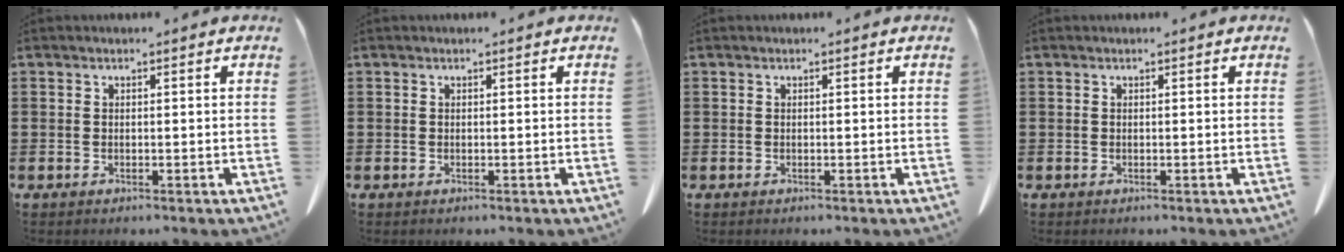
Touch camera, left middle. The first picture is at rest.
{"total": 0.0}
{"total": 0.0}
{"total": 0.0}